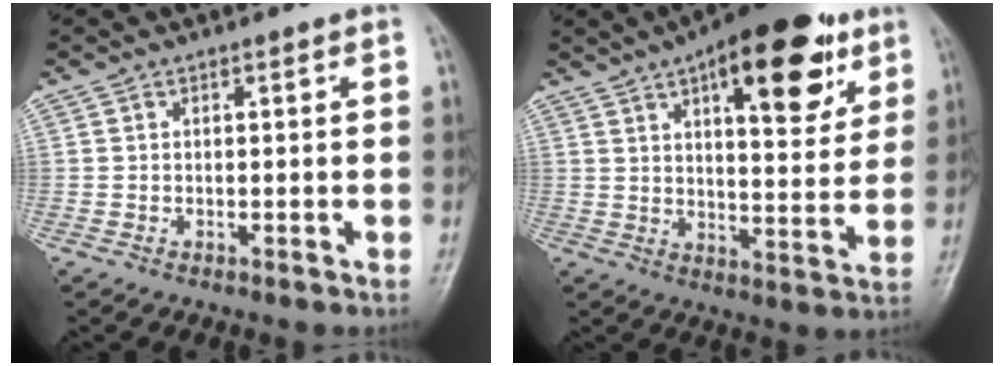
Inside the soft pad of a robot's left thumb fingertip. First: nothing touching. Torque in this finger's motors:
{"motor_torque": [0.84, 0.79, 1.50, -1.27, 0.21]}